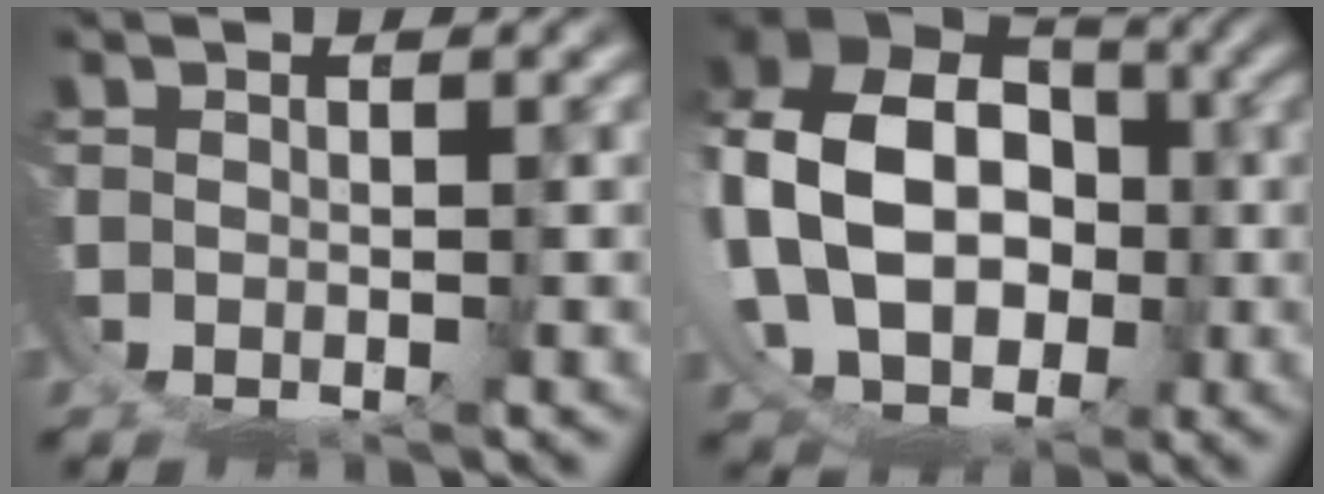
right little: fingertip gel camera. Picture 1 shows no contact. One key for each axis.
{"total": 12.7, "fx": 2.7, "fy": 10.7, "fz": 6.4, "tx": -0.145, "ty": -0.013, "tz": 0.037}